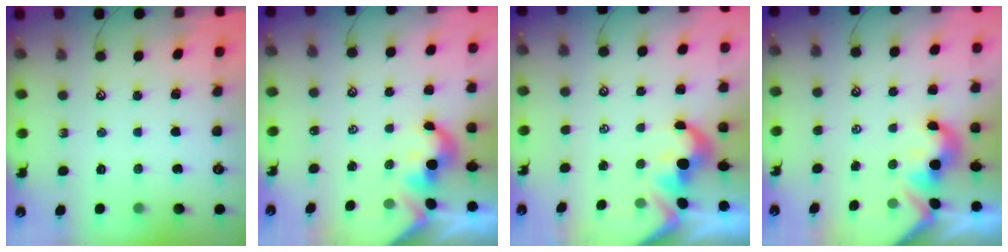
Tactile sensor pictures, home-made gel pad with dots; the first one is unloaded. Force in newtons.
{"total": 2.0, "press": 2.0, "slide": 0.2}
{"total": 1.7, "press": 1.4, "slide": 1.0}
{"total": 1.9, "press": 1.8, "slide": 0.6}